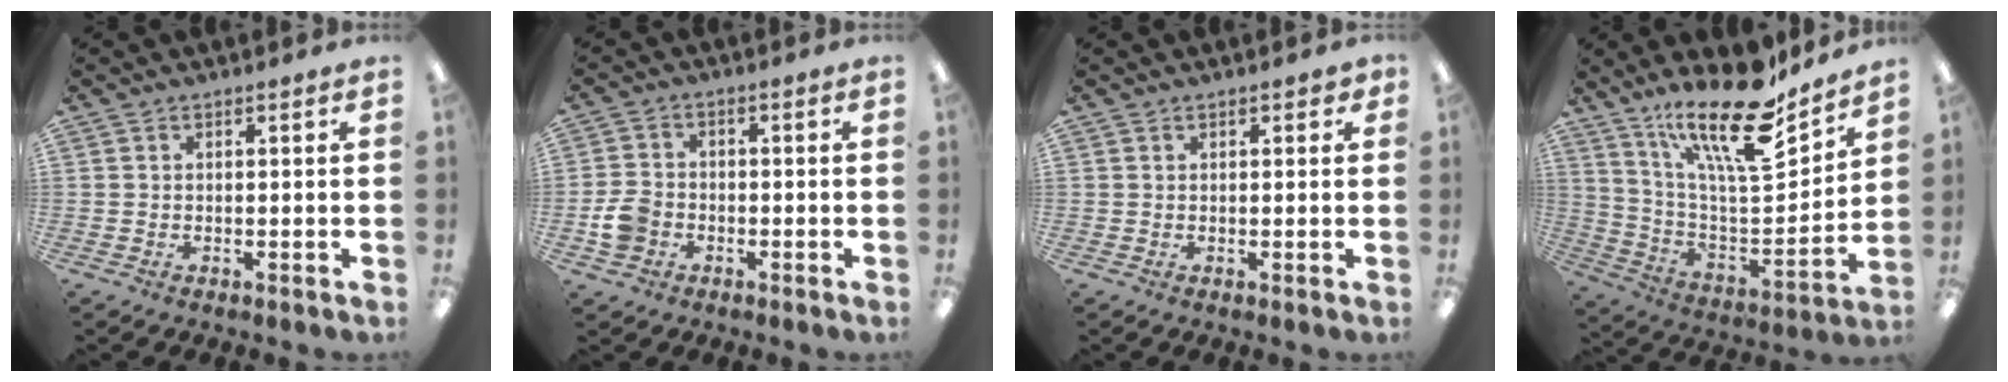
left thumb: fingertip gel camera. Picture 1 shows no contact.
{"total": 5.5, "force": [-2.0, 4.4, 2.7], "torque": [-0.055, 0.011, -0.037]}
{"total": 1.6, "force": [0.9, 0.7, 1.1], "torque": [-0.008, -0.004, 0.013]}
{"total": 22.1, "force": [16.2, 6.3, 13.7], "torque": [-0.241, -0.112, 0.274]}